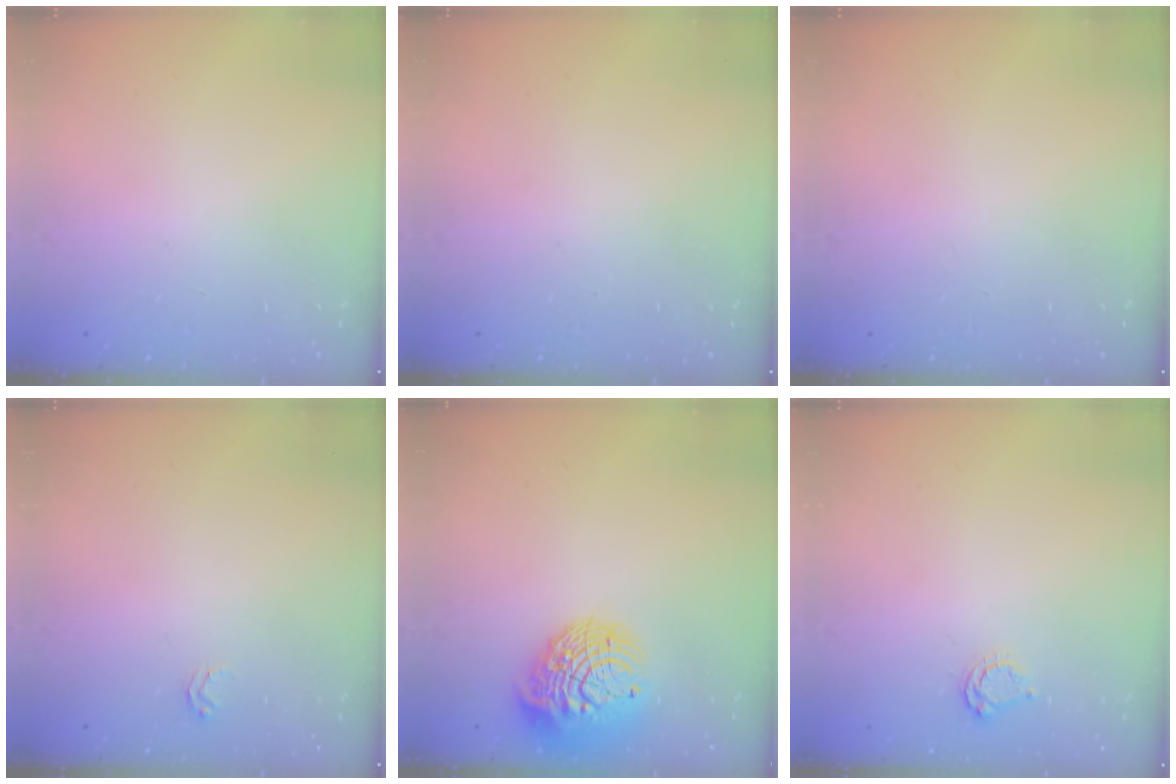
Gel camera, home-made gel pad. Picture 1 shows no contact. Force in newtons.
{"total": 0.0}
{"total": 0.0}
{"total": 2.5, "press": 2.5, "slide": 0.3}
{"total": 13.1, "press": 12.9, "slide": 1.8}
{"total": 3.8, "press": 3.8, "slide": 0.4}